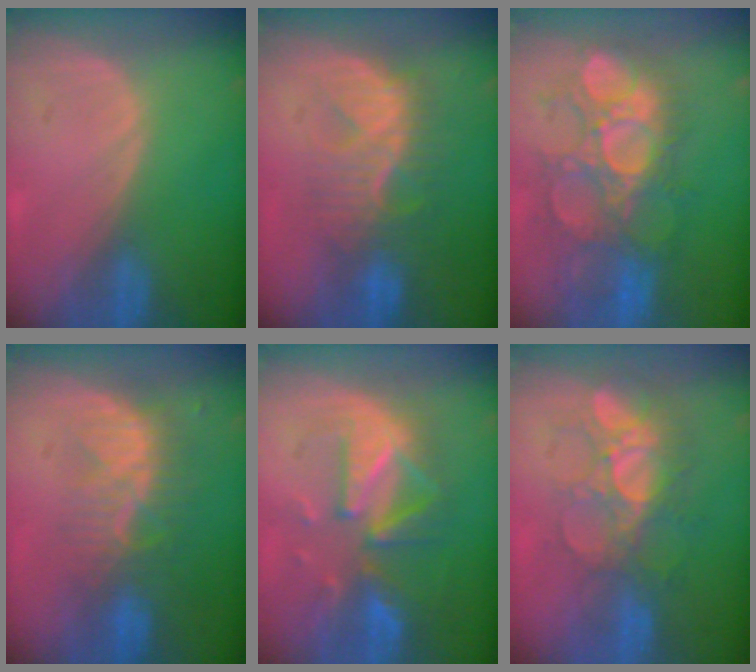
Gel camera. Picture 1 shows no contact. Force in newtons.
{"total": 8.0, "press": 7.9, "slide": 1.3}
{"total": 10.8, "press": 10.5, "slide": 2.4}
{"total": 8.1, "press": 7.4, "slide": 3.5}
{"total": 9.5, "press": 9.0, "slide": 3.0}
{"total": 8.7, "press": 7.8, "slide": 3.7}